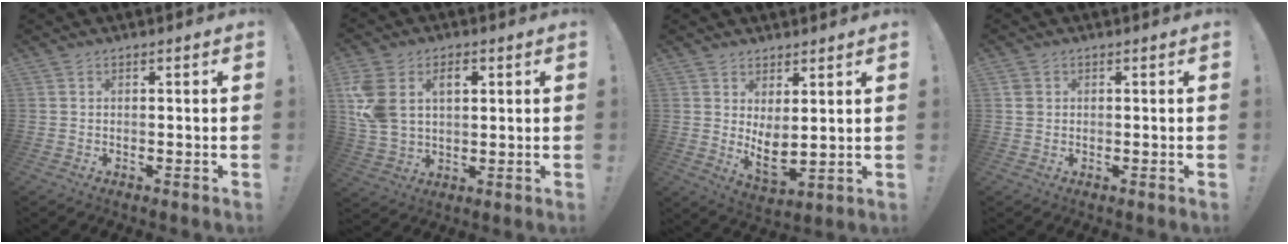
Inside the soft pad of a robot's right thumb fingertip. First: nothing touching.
{"total": 12.2, "force": [4.5, 8.4, 7.5], "torque": [-0.150, -0.009, 0.086]}
{"total": 6.7, "force": [3.0, 3.2, 5.1], "torque": [-0.065, -0.038, 0.063]}
{"total": 2.0, "force": [0.6, 1.7, 0.8], "torque": [-0.008, 0.000, 0.011]}